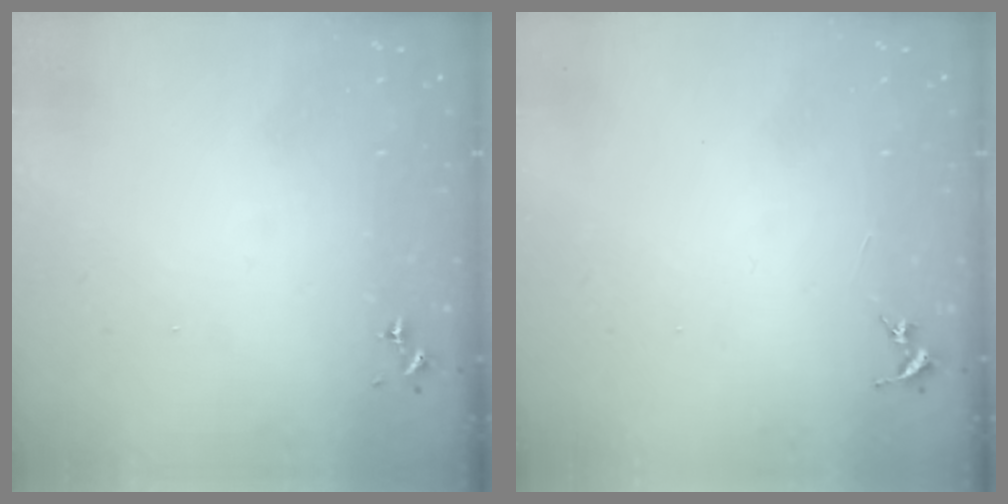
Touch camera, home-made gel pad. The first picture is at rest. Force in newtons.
{"total": 0.0}